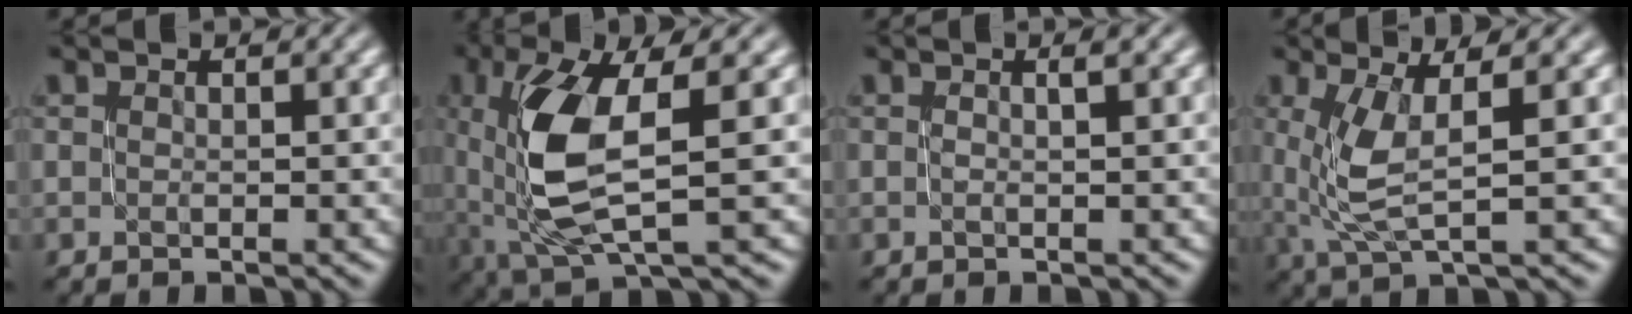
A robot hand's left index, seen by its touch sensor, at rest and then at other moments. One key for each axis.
{"total": 8.1, "fx": 0.6, "fy": 3.1, "fz": 7.4, "tx": -0.162, "ty": -0.008, "tz": 0.020}
{"total": 1.1, "fx": 0.1, "fy": 0.4, "fz": 1.0, "tx": -0.011, "ty": 0.004, "tz": -0.003}
{"total": 4.2, "fx": 0.7, "fy": 1.2, "fz": 3.9, "tx": -0.095, "ty": -0.001, "tz": 0.020}